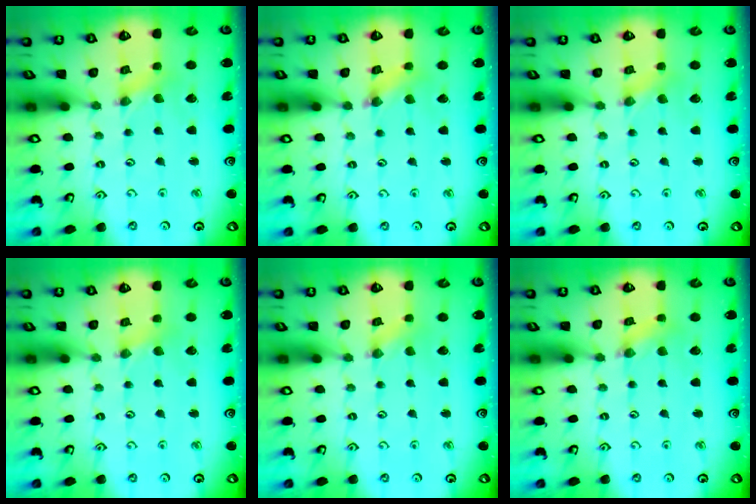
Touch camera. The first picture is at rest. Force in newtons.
{"total": 2.7, "press": 2.7, "slide": 0.4}
{"total": 1.9, "press": 1.9, "slide": 0.3}
{"total": 2.0, "press": 2.0, "slide": 0.4}
{"total": 0.0}
{"total": 2.6, "press": 2.6, "slide": 0.3}